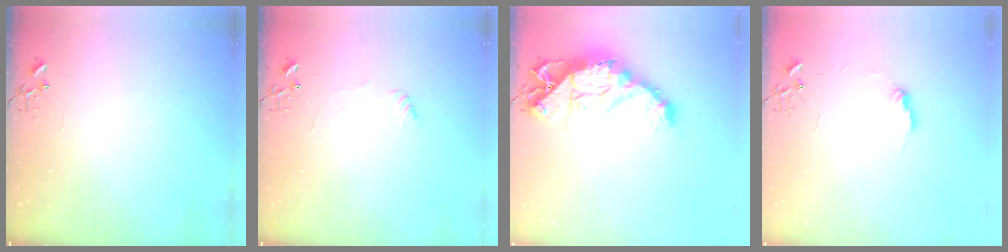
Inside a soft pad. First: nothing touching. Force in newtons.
{"total": 3.6, "press": 3.6, "slide": 0.4}
{"total": 16.6, "press": 16.6, "slide": 1.6}
{"total": 7.2, "press": 7.2, "slide": 0.3}